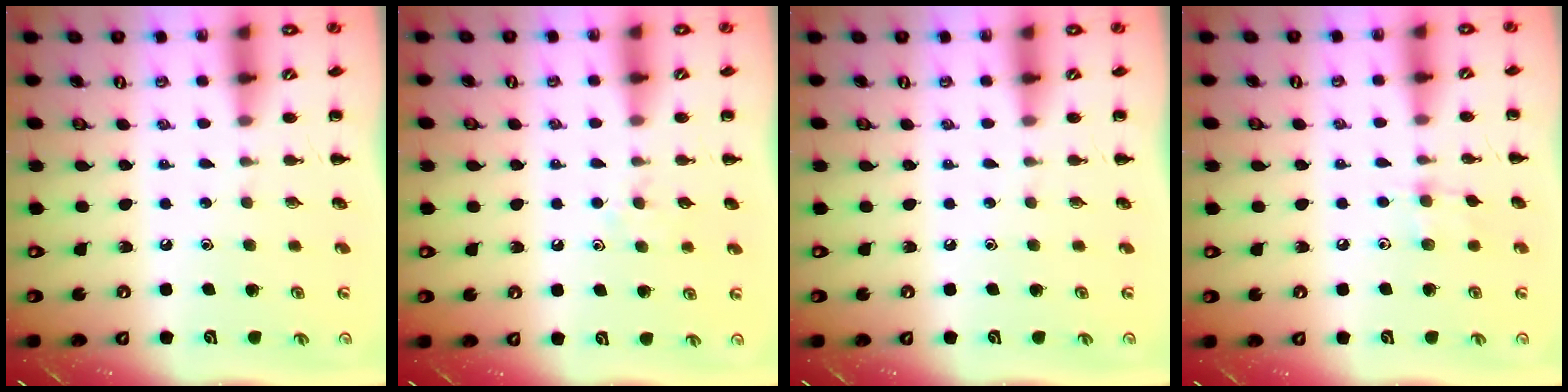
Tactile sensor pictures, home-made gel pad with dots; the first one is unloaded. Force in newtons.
{"total": 4.9, "press": 4.7, "slide": 1.5}
{"total": 0.0}
{"total": 6.0, "press": 5.7, "slide": 1.8}